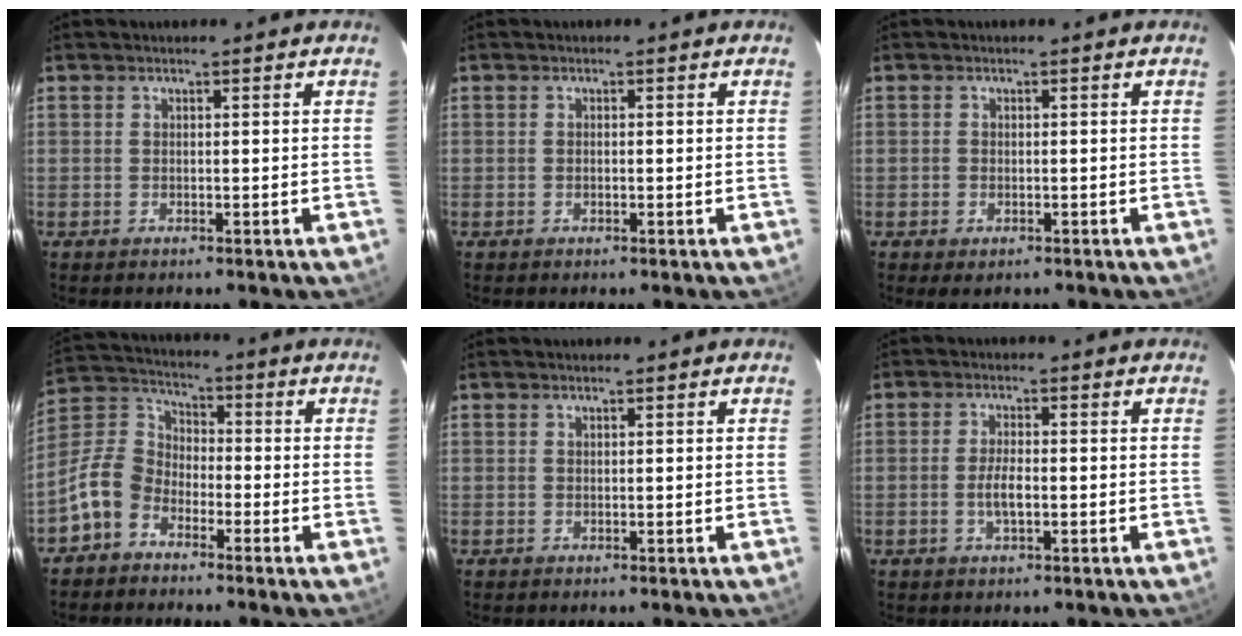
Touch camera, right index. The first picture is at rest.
{"total": 0.5, "force": [-0.2, 0.4, 0.3], "torque": [-0.005, 0.000, -0.003]}
{"total": 2.1, "force": [-1.0, 1.5, 1.1], "torque": [-0.019, -0.005, -0.013]}
{"total": 9.5, "force": [-5.6, 6.6, 4.0], "torque": [-0.093, 0.032, -0.123]}
{"total": 0.0}
{"total": 3.5, "force": [-0.9, 1.2, 3.2], "torque": [-0.064, -0.003, -0.016]}